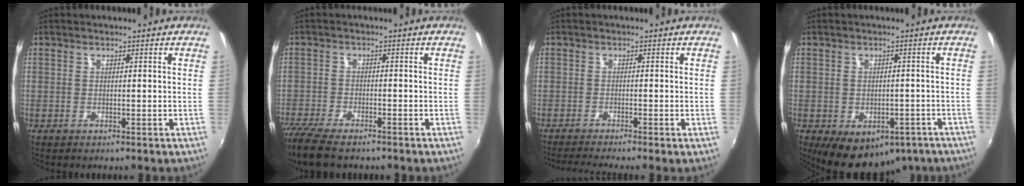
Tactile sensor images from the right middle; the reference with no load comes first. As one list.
[{"total": 11.2, "force": [-9.0, 2.9, 5.9], "torque": [-0.148, -0.044, -0.165]}, {"total": 4.1, "force": [-3.3, -0.8, 2.2], "torque": [-0.049, -0.013, -0.059]}, {"total": 14.0, "force": [-8.5, 8.2, 7.5], "torque": [-0.140, -0.012, -0.093]}]